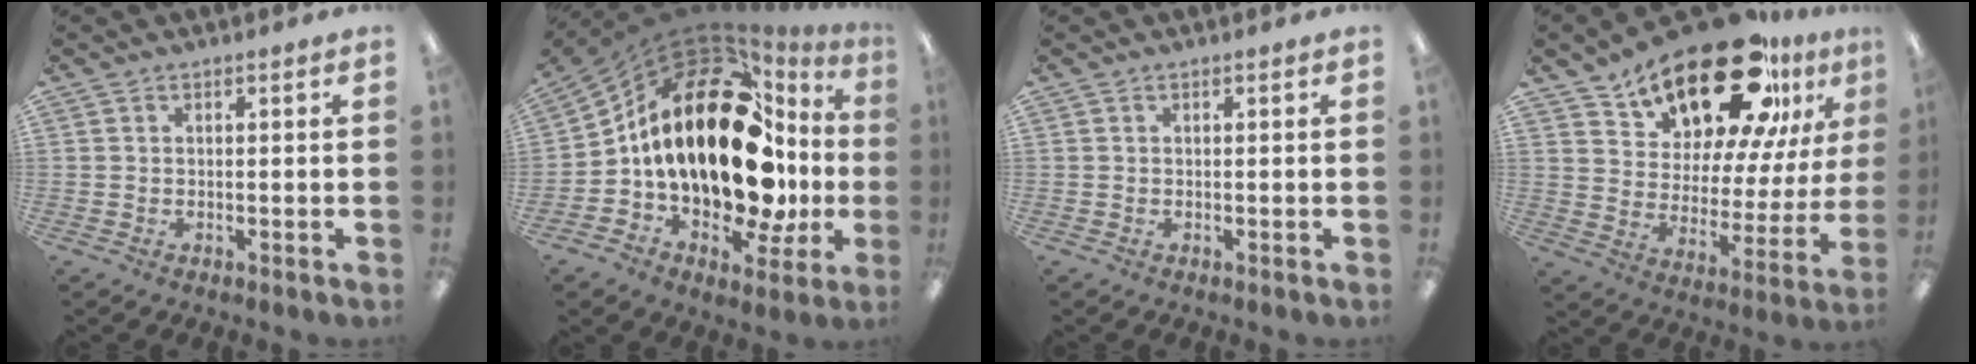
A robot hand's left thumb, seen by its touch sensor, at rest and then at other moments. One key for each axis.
{"total": 27.5, "fx": 3.9, "fy": 14.0, "fz": 23.4, "tx": -0.454, "ty": -0.025, "tz": 0.064}
{"total": 0.0}
{"total": 23.2, "fx": 18.6, "fy": 8.5, "fz": 10.9, "tx": -0.171, "ty": -0.129, "tz": 0.317}